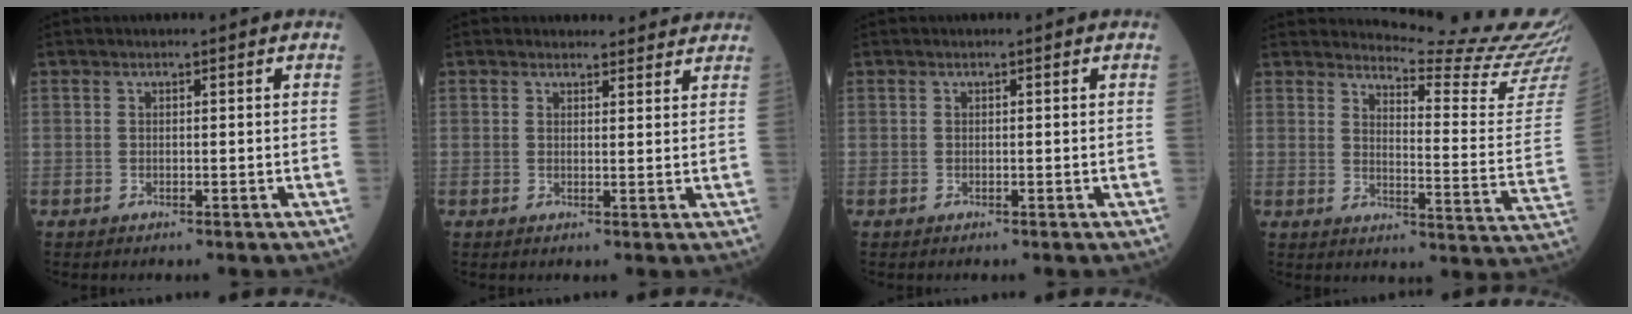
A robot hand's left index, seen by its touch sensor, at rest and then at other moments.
{"total": 5.2, "force": [4.9, 1.6, 0.4], "torque": [0.003, 0.001, 0.046]}
{"total": 0.0}
{"total": 16.0, "force": [15.7, -3.0, 1.6], "torque": [-0.029, -0.149, 0.176]}